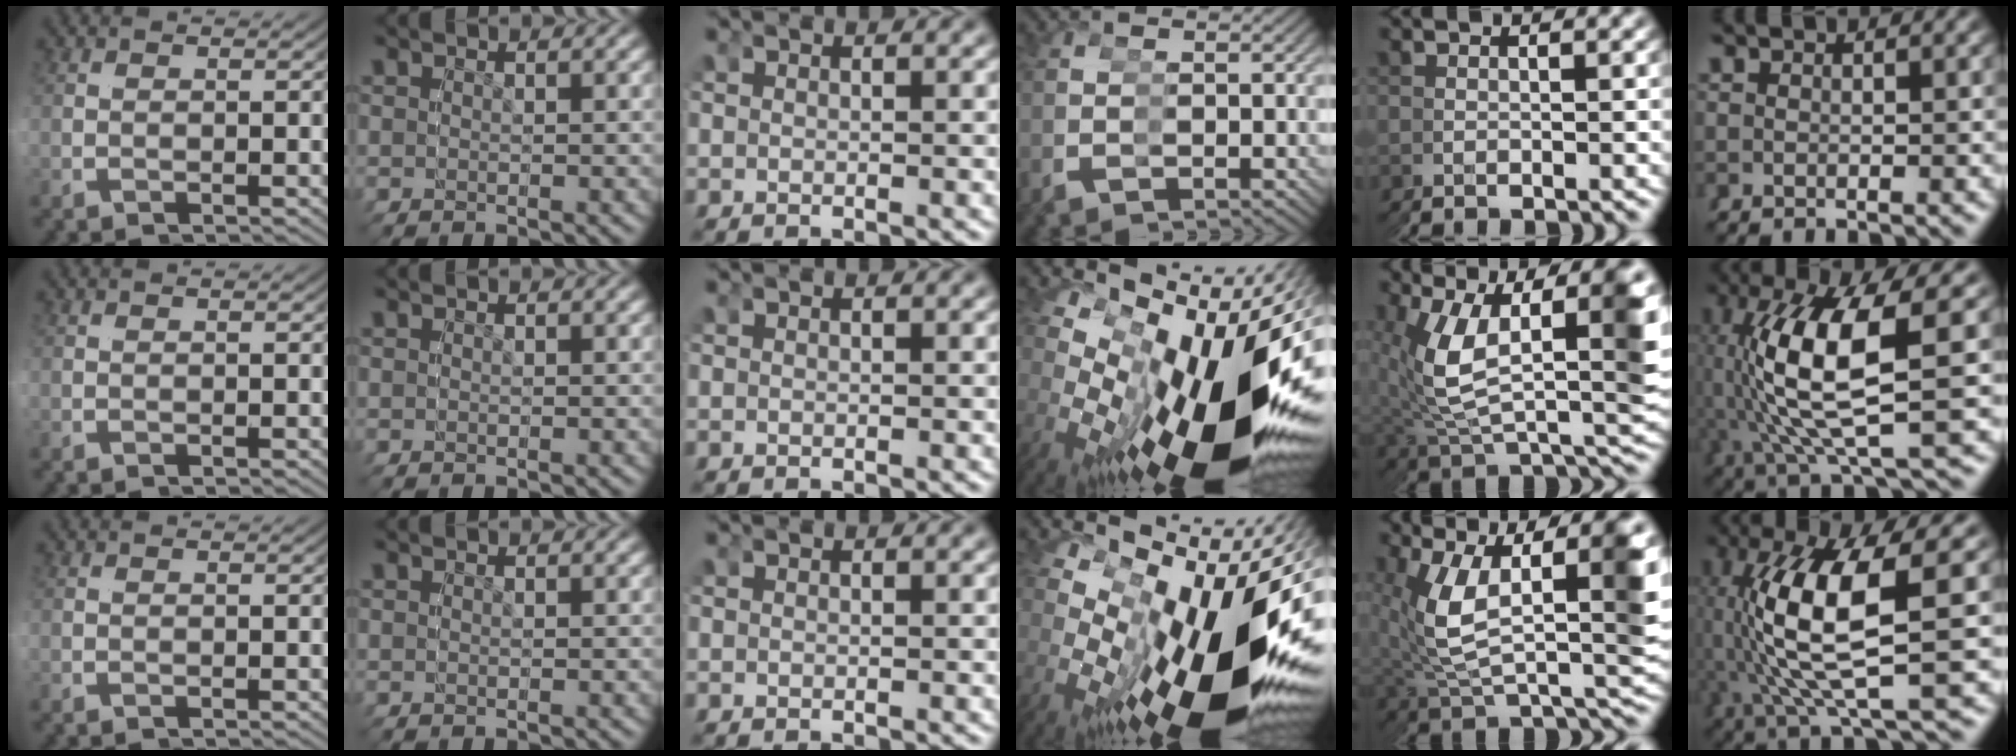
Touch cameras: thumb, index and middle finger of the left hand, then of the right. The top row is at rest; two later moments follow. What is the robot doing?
{"motion": "grasp_and_lifting", "object": "legos"}